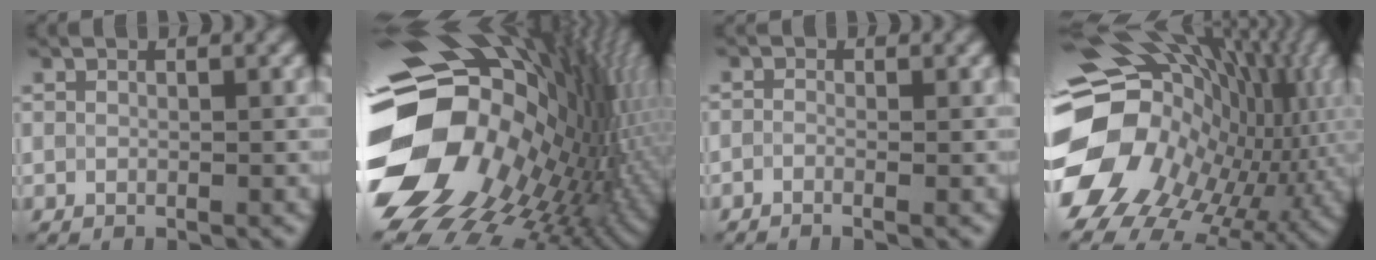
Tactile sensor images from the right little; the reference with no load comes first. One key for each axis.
{"total": 20.1, "fx": -0.8, "fy": 14.1, "fz": 14.2, "tx": -0.287, "ty": -0.031, "tz": -0.005}
{"total": 0.9, "fx": -0.5, "fy": 0.3, "fz": 0.8, "tx": -0.015, "ty": -0.010, "tz": -0.017}
{"total": 19.0, "fx": -1.2, "fy": 14.4, "fz": 12.4, "tx": -0.263, "ty": -0.041, "tz": 0.009}